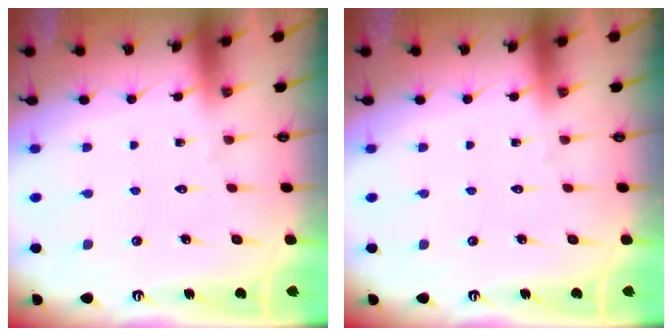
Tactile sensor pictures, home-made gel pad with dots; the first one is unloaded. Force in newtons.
{"total": 0.0}